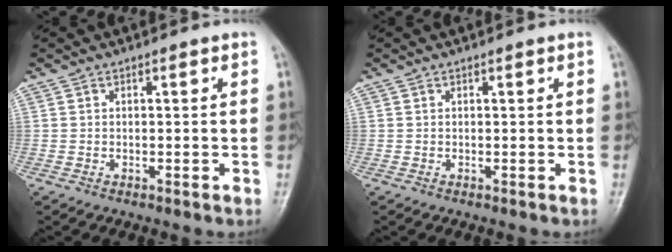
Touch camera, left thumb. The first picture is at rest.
{"total": 0.0}